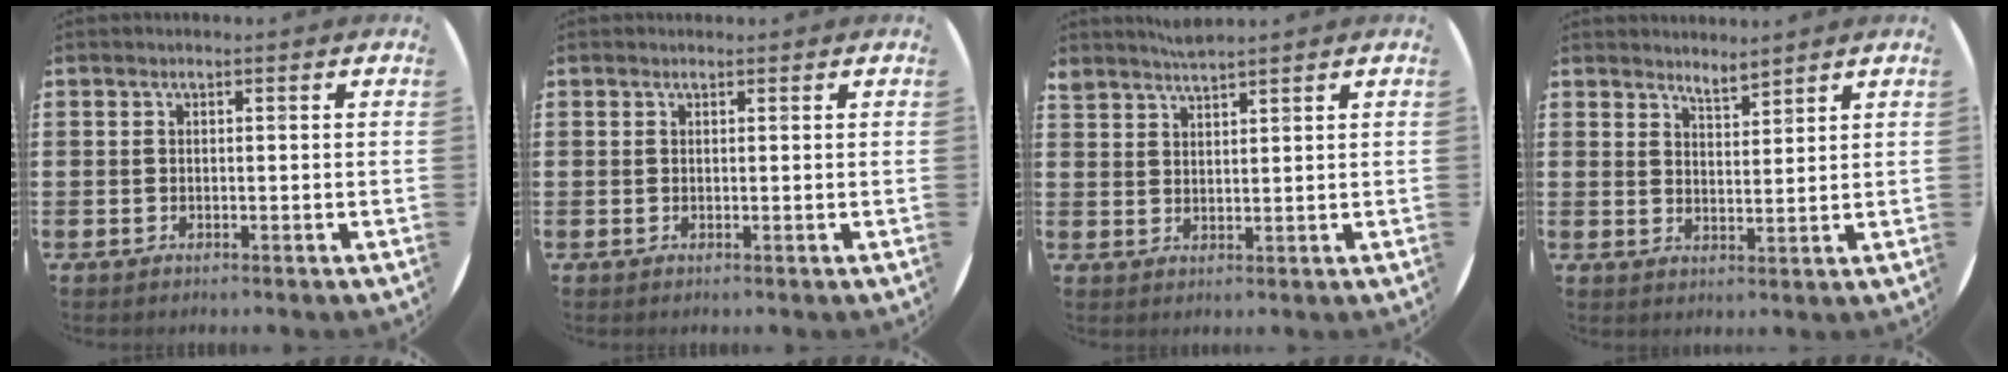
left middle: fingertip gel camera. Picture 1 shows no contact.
{"total": 0.0}
{"total": 2.3, "force": [2.3, -0.2, -0.1], "torque": [-0.003, -0.003, 0.045]}
{"total": 3.2, "force": [3.2, -0.1, 0.0], "torque": [-0.005, -0.013, 0.059]}